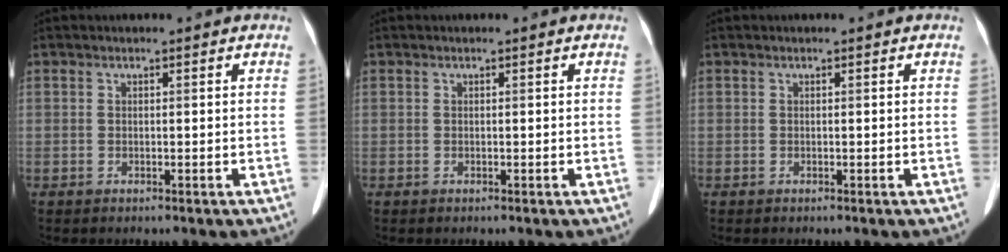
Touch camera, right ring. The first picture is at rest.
{"total": 0.0}
{"total": 0.0}